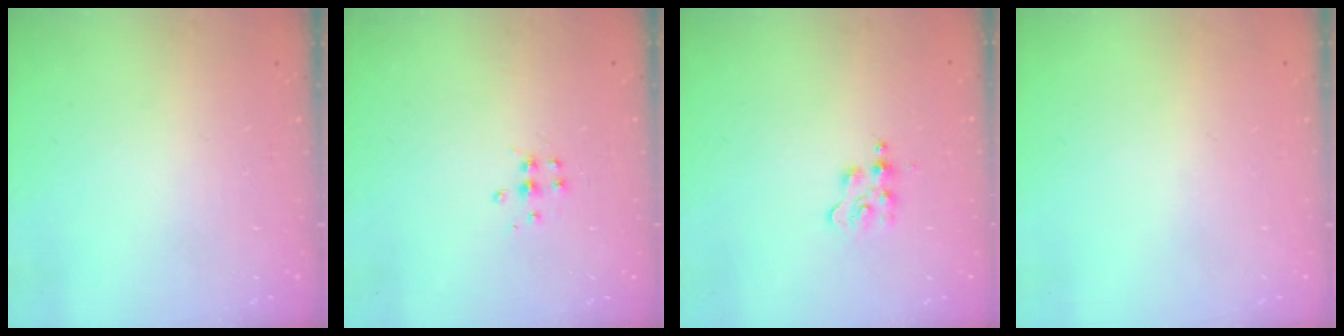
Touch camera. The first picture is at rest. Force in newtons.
{"total": 4.5, "press": 4.5, "slide": 0.4}
{"total": 2.4, "press": 2.4, "slide": 0.3}
{"total": 0.8, "press": 0.7, "slide": 0.3}